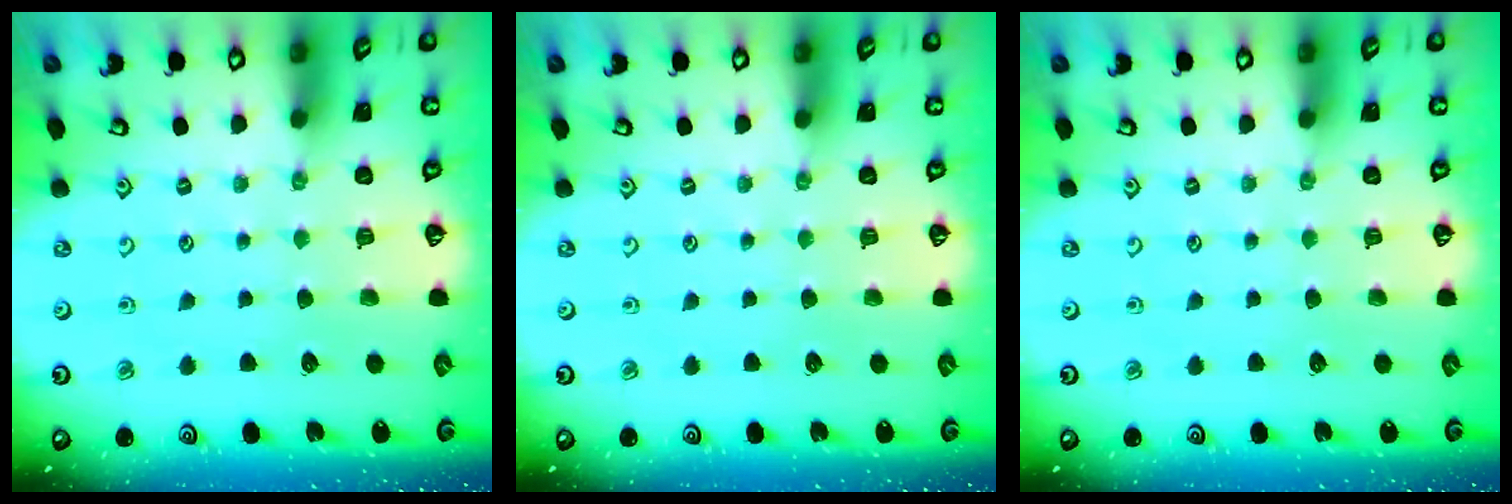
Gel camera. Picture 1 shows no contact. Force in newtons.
{"total": 0.0}
{"total": 0.0}